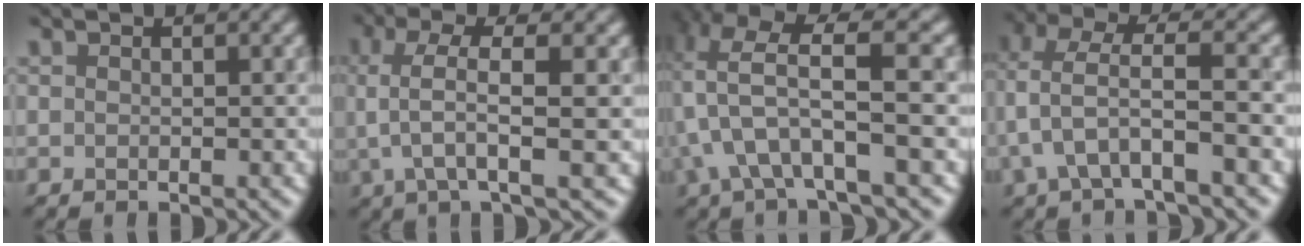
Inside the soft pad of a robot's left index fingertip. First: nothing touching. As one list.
[{"total": 4.3, "force": [0.5, 1.0, 4.2], "torque": [-0.087, 0.009, 0.014]}, {"total": 6.6, "force": [-0.7, 2.1, 6.2], "torque": [-0.130, 0.010, -0.015]}, {"total": 5.0, "force": [-0.9, 1.8, 4.6], "torque": [-0.094, 0.012, -0.018]}]